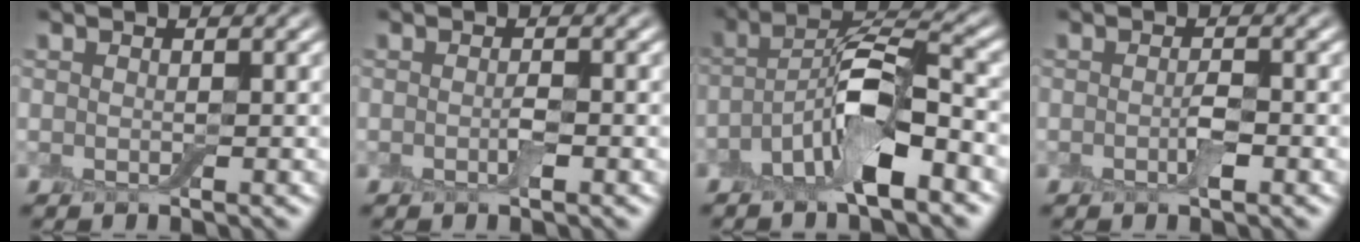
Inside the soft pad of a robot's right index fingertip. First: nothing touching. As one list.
[{"total": 0.9, "force": [-0.3, 0.2, 0.8], "torque": [-0.016, -0.001, -0.007]}, {"total": 8.1, "force": [-3.6, 2.5, 6.8], "torque": [-0.121, 0.010, -0.078]}, {"total": 1.4, "force": [-0.5, 0.4, 1.2], "torque": [-0.023, -0.001, -0.010]}]